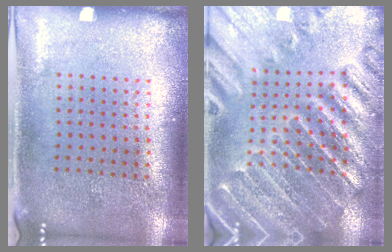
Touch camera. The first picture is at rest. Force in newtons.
{"total": 2.8, "press": 2.8, "slide": 0.4}